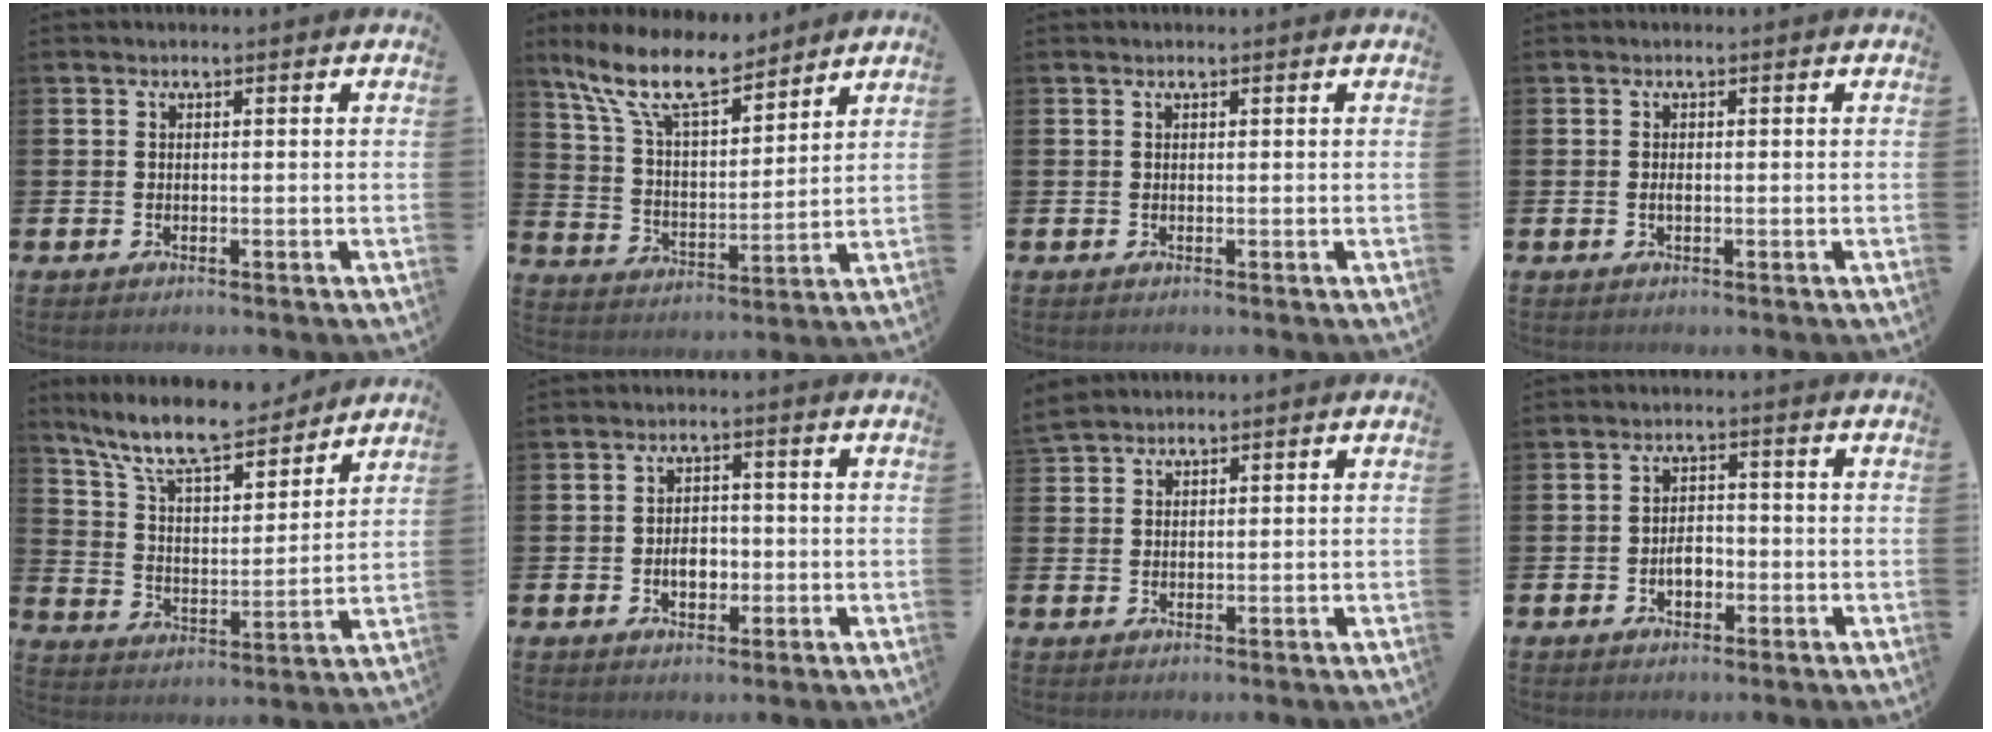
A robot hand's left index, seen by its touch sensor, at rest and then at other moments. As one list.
[{"total": 11.7, "force": [9.4, 3.8, 5.8], "torque": [-0.146, -0.041, 0.168]}, {"total": 0.0}, {"total": 0.8, "force": [-0.2, 0.3, 0.7], "torque": [-0.013, 0.001, -0.005]}, {"total": 10.9, "force": [9.5, 2.6, 4.5], "torque": [-0.123, -0.057, 0.168]}, {"total": 3.3, "force": [-0.8, 2.3, 2.2], "torque": [-0.027, -0.003, -0.021]}, {"total": 2.5, "force": [2.4, 0.5, -0.1], "torque": [0.004, -0.009, 0.045]}, {"total": 3.0, "force": [-1.0, 1.9, 2.1], "torque": [-0.031, 0.001, -0.022]}]